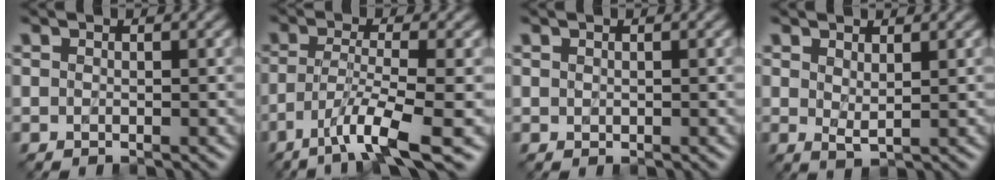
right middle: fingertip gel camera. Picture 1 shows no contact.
{"total": 5.0, "force": [-3.0, -0.2, 4.0], "torque": [-0.076, -0.001, -0.061]}
{"total": 0.0}
{"total": 1.0, "force": [0.7, 0.1, 0.7], "torque": [-0.018, -0.004, 0.017]}